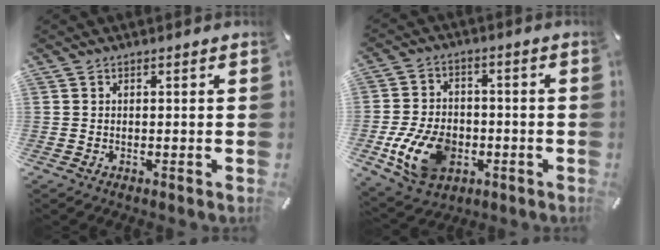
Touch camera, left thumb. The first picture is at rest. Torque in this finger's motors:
{"motor_torque": [0.28, 0.50, 0.27, 0.12, 0.19]}